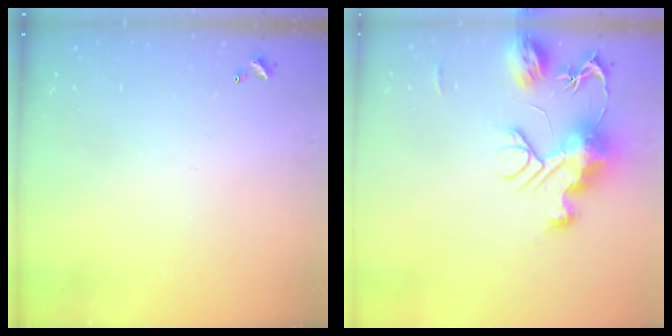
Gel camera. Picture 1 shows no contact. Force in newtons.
{"total": 13.2, "press": 13.2, "slide": 1.1}